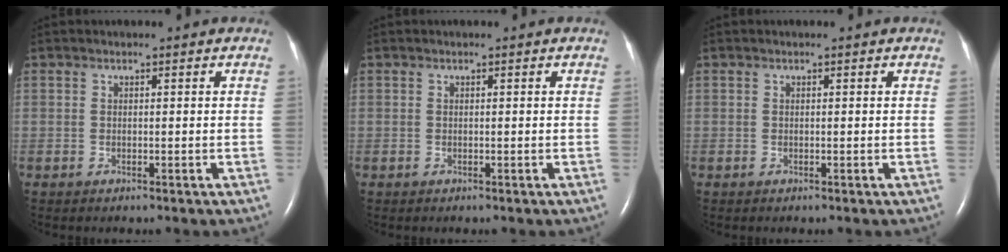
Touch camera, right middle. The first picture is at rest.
{"total": 0.0}
{"total": 0.0}